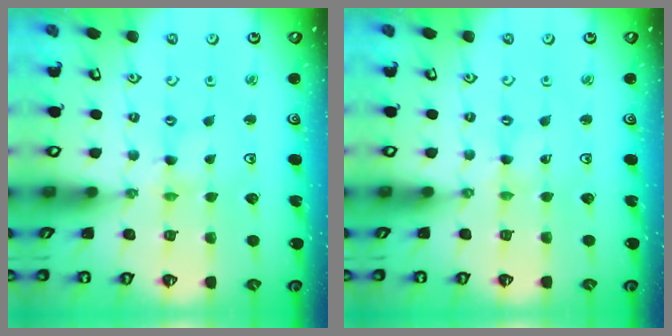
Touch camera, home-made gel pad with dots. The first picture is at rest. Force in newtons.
{"total": 0.0}